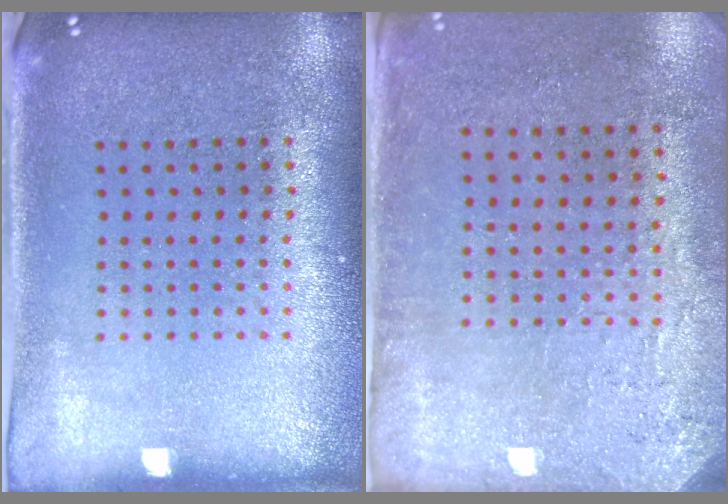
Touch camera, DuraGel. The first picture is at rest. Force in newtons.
{"total": 2.8, "press": 2.3, "slide": 1.6}